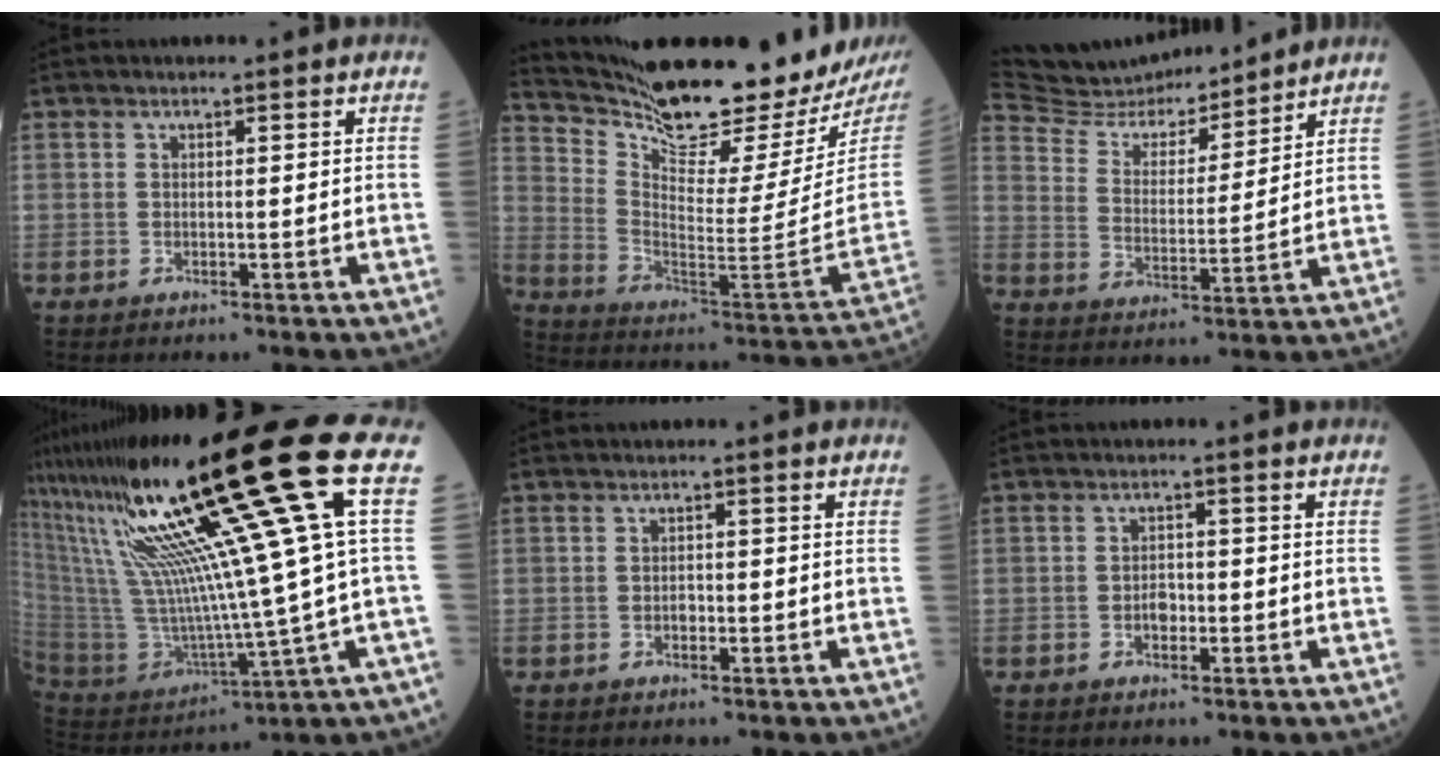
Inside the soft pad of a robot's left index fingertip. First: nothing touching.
{"total": 23.8, "force": [20.8, 1.8, 11.3], "torque": [-0.204, -0.084, 0.316]}
{"total": 16.6, "force": [15.7, 3.5, 4.0], "torque": [-0.076, 0.006, 0.262]}
{"total": 26.7, "force": [11.8, -1.2, 23.9], "torque": [-0.413, 0.009, 0.204]}
{"total": 0.8, "force": [-0.4, 0.6, 0.5], "torque": [-0.008, 0.002, -0.008]}
{"total": 1.8, "force": [-0.7, 1.2, 1.2], "torque": [-0.015, 0.005, -0.012]}